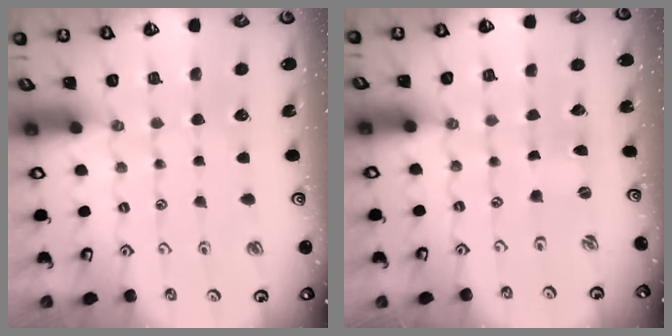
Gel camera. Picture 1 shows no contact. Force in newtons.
{"total": 0.0}